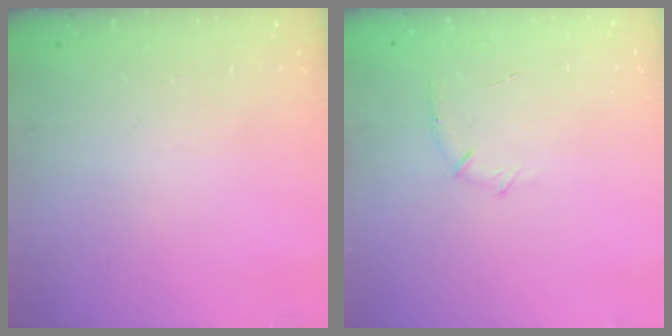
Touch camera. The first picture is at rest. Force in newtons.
{"total": 6.5, "press": 6.3, "slide": 1.8}